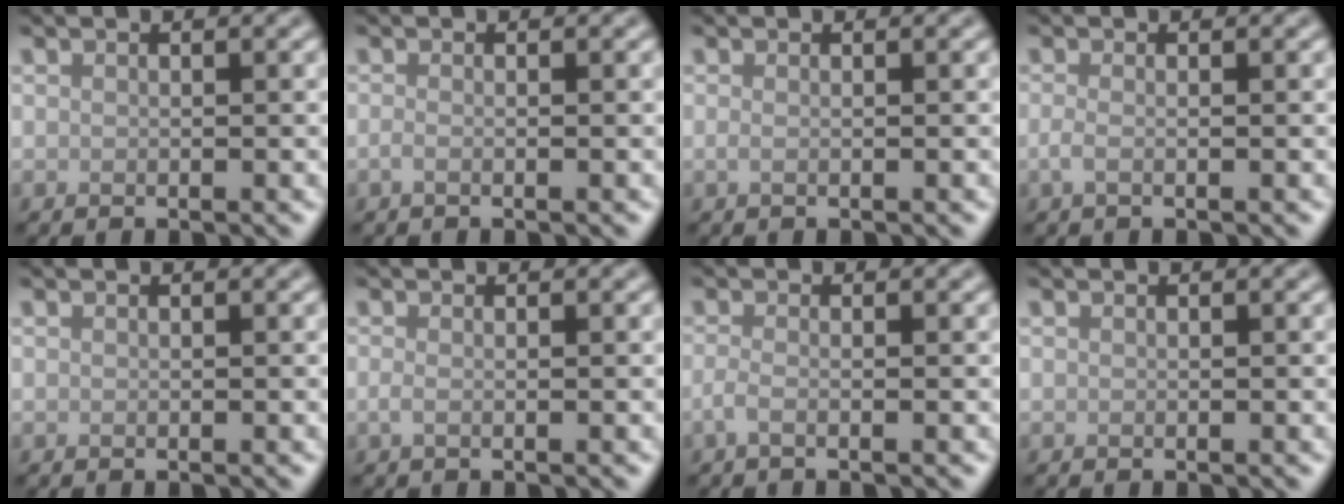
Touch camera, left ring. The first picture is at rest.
{"total": 0.8, "force": [-0.3, 0.3, 0.7], "torque": [-0.013, -0.003, -0.009]}
{"total": 0.6, "force": [-0.1, 0.2, 0.6], "torque": [-0.013, -0.001, -0.002]}
{"total": 1.1, "force": [-0.3, 0.4, 1.0], "torque": [-0.024, -0.004, -0.009]}
{"total": 0.0}
{"total": 0.8, "force": [-0.2, 0.3, 0.8], "torque": [-0.019, -0.004, -0.004]}
{"total": 1.4, "force": [-0.6, 0.4, 1.2], "torque": [-0.022, -0.004, -0.018]}
{"total": 0.0}